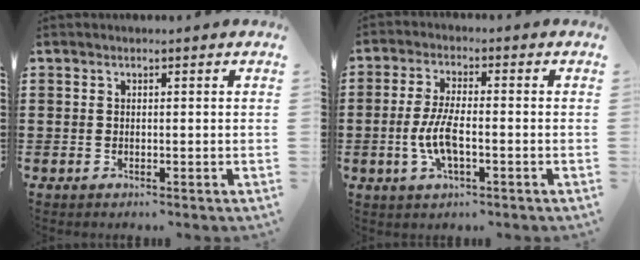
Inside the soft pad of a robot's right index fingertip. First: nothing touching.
{"total": 6.2, "force": [-1.5, 2.0, 5.6], "torque": [-0.130, -0.007, -0.036]}